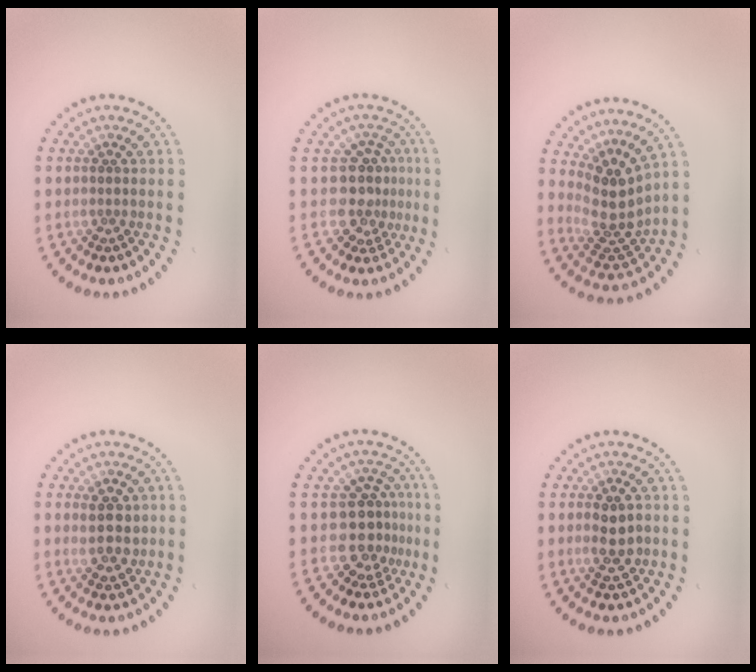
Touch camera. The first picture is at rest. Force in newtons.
{"total": 3.2, "press": 2.6, "slide": 2.0}
{"total": 4.1, "press": 3.1, "slide": 2.7}
{"total": 2.9, "press": 2.8, "slide": 0.8}
{"total": 3.5, "press": 2.6, "slide": 2.3}
{"total": 2.6, "press": 2.6, "slide": 0.0}